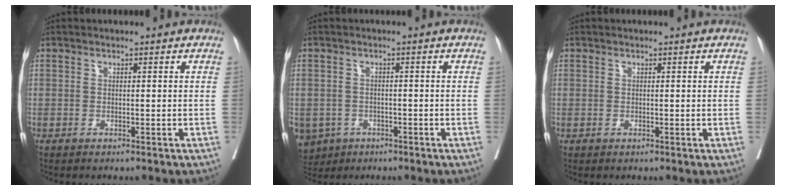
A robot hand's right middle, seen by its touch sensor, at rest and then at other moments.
{"total": 9.5, "force": [-4.8, 7.6, 3.2], "torque": [-0.096, -0.005, -0.065]}
{"total": 0.0}